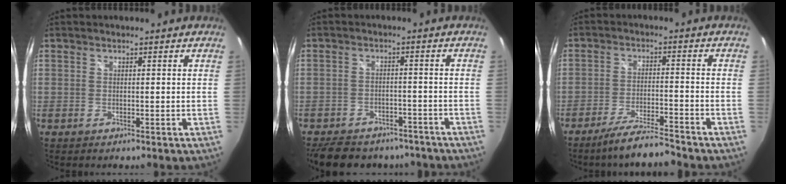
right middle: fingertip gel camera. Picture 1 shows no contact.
{"total": 15.8, "force": [-12.7, 7.3, 6.2], "torque": [-0.140, 0.002, -0.170]}
{"total": 8.3, "force": [-7.3, 0.3, 3.9], "torque": [-0.090, -0.011, -0.127]}